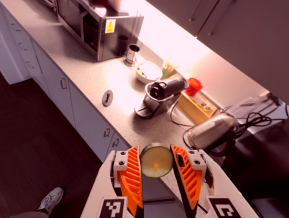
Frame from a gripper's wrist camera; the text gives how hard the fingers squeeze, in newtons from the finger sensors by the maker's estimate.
{"total": 11.3, "left": 11.7, "right": 10.9}